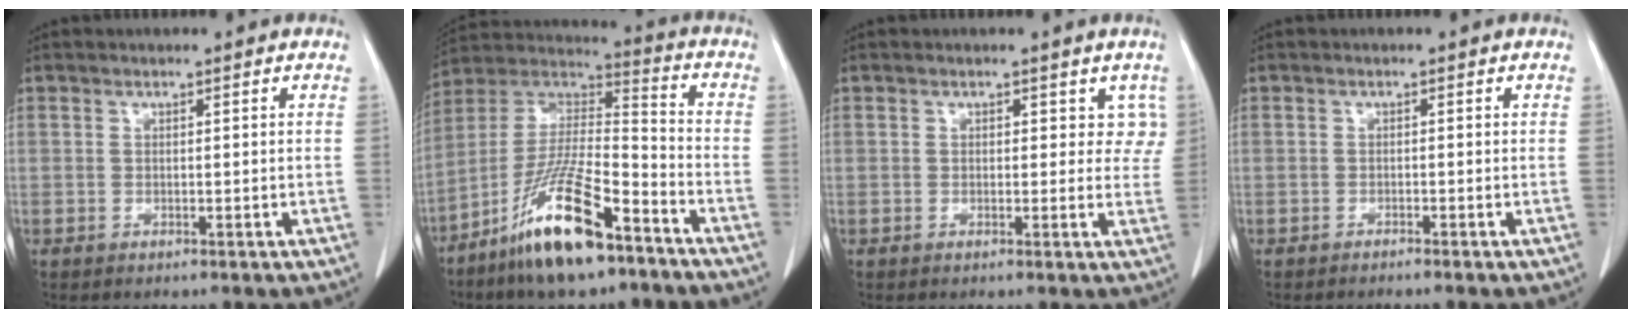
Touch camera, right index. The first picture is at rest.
{"total": 17.6, "force": [-10.9, 3.5, 13.3], "torque": [-0.276, -0.011, -0.200]}
{"total": 3.1, "force": [1.4, 2.2, 1.6], "torque": [0.007, 0.002, 0.010]}
{"total": 1.4, "force": [-1.2, -0.2, 0.6], "torque": [-0.009, 0.002, -0.017]}